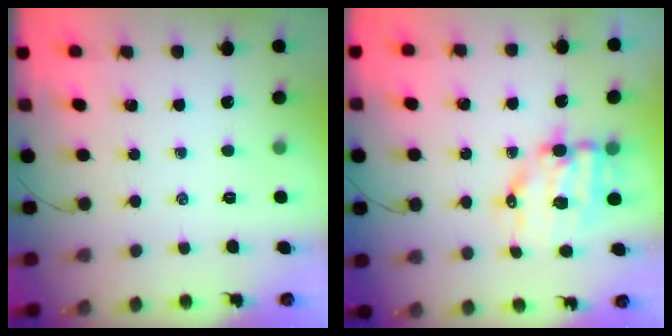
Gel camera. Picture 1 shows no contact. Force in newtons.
{"total": 9.7, "press": 9.5, "slide": 2.0}